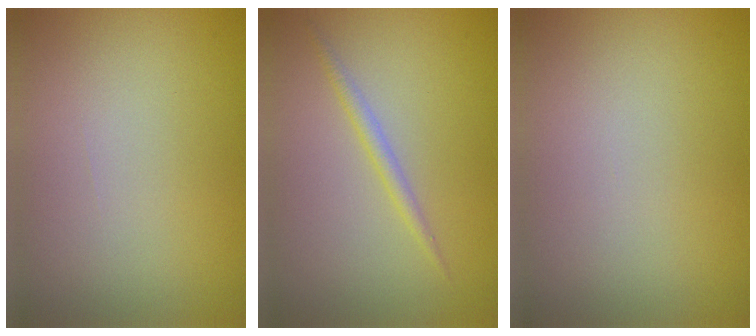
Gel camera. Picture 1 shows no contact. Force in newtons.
{"total": 1.2, "press": 1.2, "slide": 0.1}
{"total": 0.0}